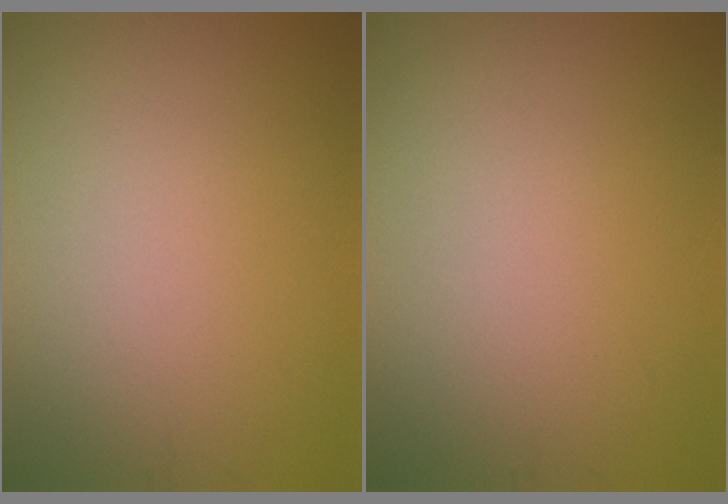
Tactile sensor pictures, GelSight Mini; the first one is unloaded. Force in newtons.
{"total": 0.0}